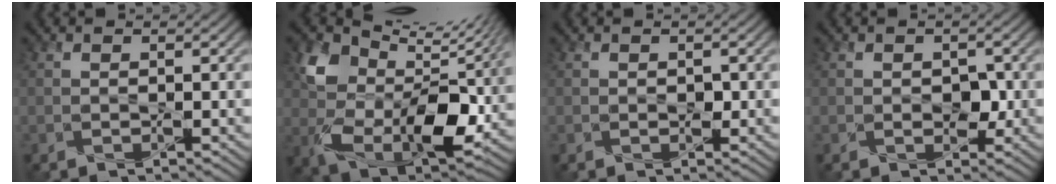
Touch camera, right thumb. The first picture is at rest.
{"total": 12.6, "force": [4.5, 8.0, 8.7], "torque": [-0.189, -0.016, 0.095]}
{"total": 0.8, "force": [-0.1, 0.7, 0.5], "torque": [-0.006, -0.006, -0.002]}
{"total": 2.3, "force": [-0.3, 1.7, 1.5], "torque": [-0.027, -0.008, -0.007]}